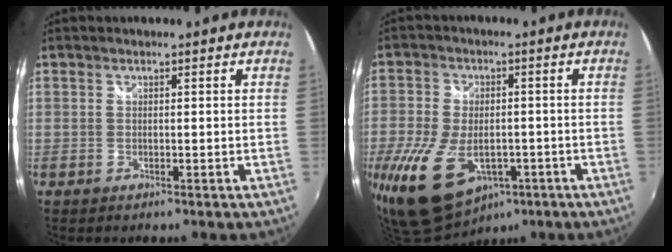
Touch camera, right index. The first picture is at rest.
{"total": 18.9, "force": [-7.8, 11.6, 12.7], "torque": [-0.297, -0.042, -0.124]}